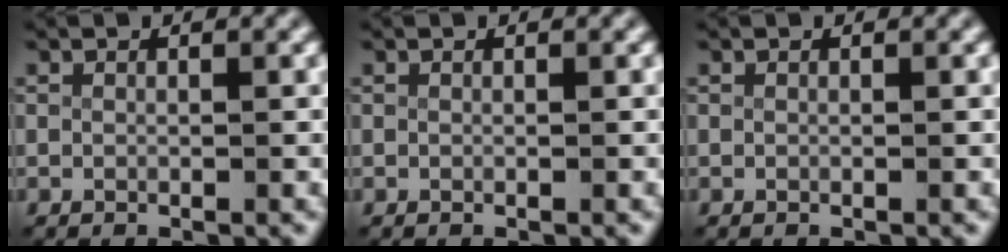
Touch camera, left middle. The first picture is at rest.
{"total": 0.0}
{"total": 0.0}